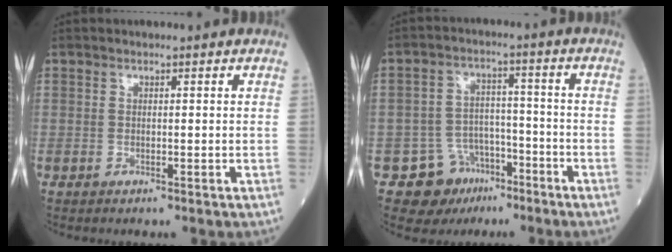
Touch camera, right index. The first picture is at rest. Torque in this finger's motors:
{"motor_torque": [-0.08, -0.45, -0.90, -0.21]}